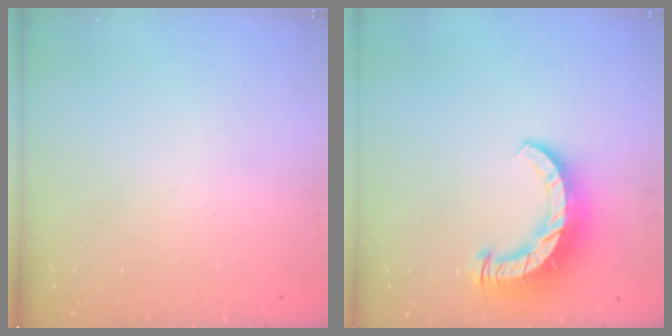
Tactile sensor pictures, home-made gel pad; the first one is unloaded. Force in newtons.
{"total": 10.5, "press": 10.5, "slide": 1.2}